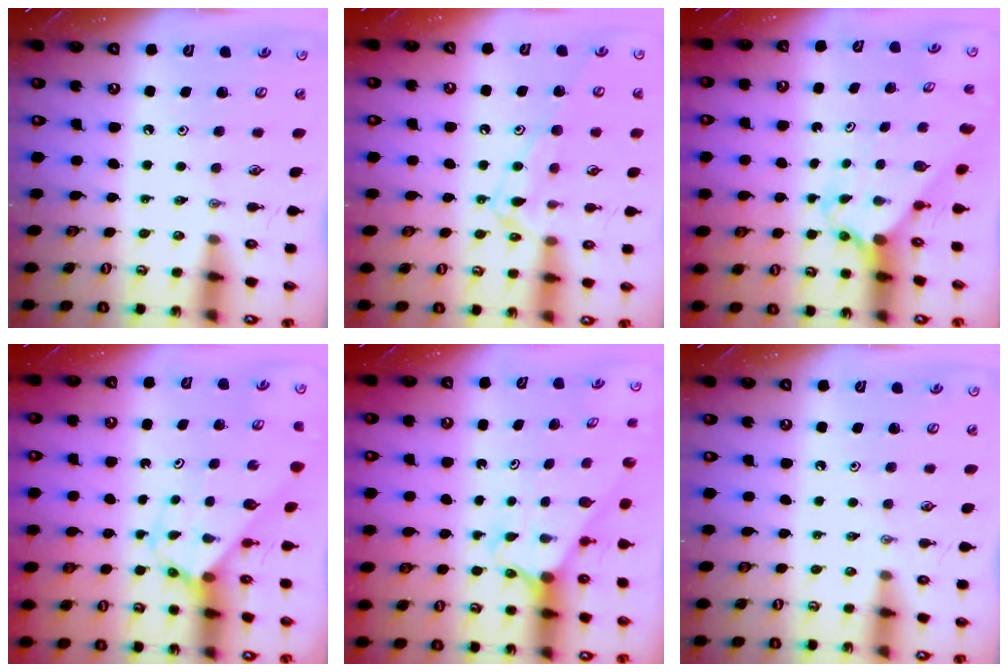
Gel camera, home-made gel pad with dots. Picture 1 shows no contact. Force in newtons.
{"total": 13.8, "press": 13.8, "slide": 0.9}
{"total": 2.0, "press": 2.0, "slide": 0.2}
{"total": 2.9, "press": 2.9, "slide": 0.1}
{"total": 2.4, "press": 2.4, "slide": 0.2}
{"total": 0.0}